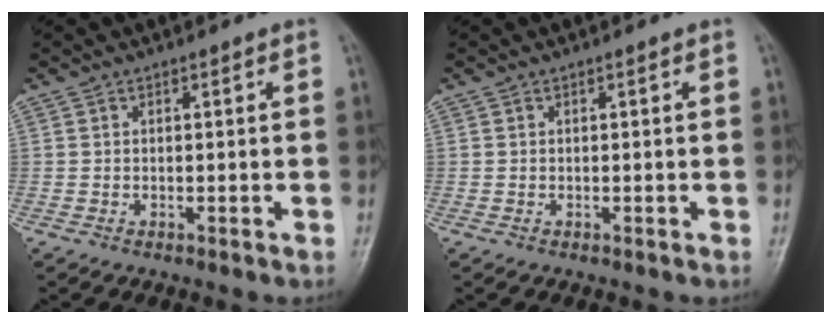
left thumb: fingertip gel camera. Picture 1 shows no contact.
{"total": 0.0}